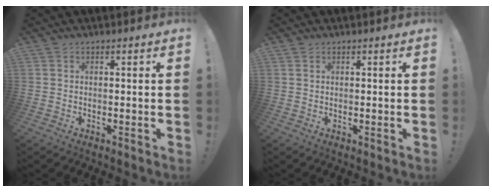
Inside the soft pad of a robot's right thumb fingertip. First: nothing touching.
{"total": 0.6, "force": [0.4, 0.4, 0.3], "torque": [-0.001, 0.000, 0.007]}